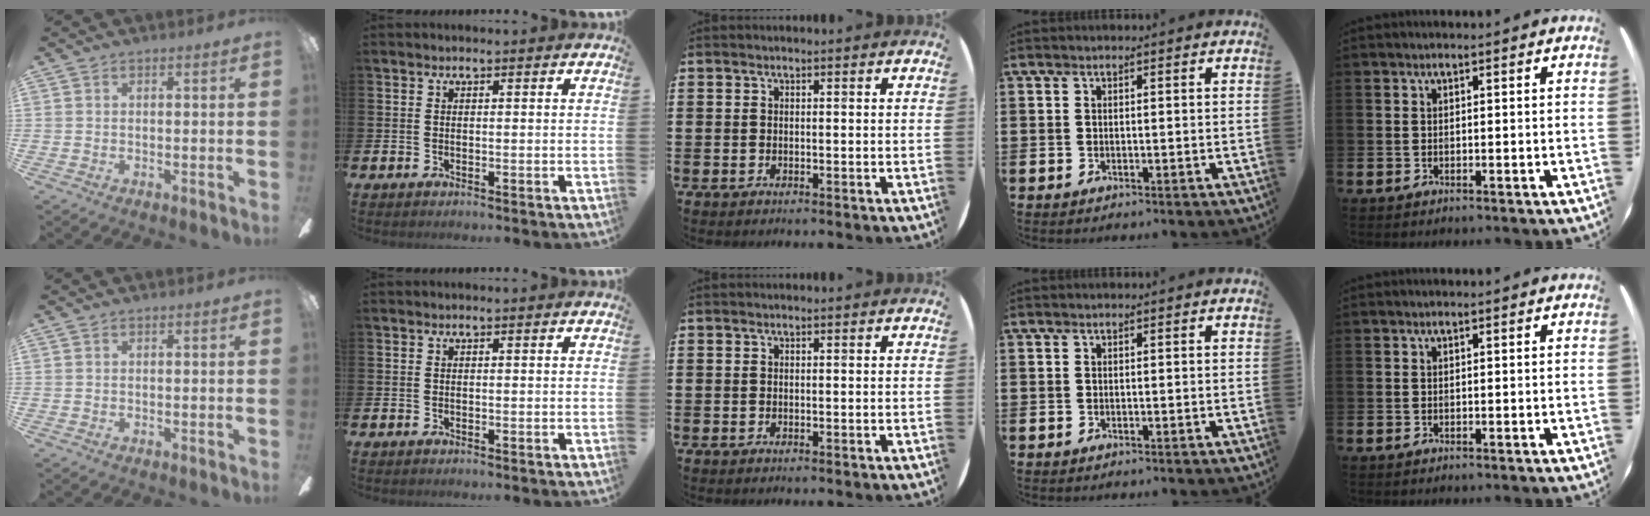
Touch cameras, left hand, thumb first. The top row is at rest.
{}